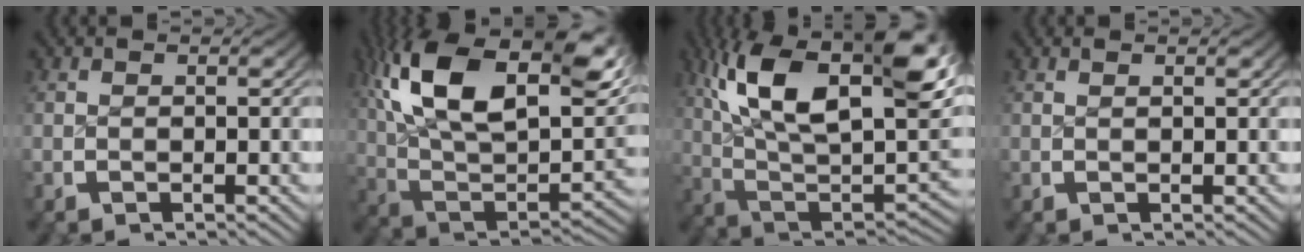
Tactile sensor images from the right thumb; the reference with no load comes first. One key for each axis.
{"total": 21.0, "fx": 4.8, "fy": 13.0, "fz": 15.7, "tx": -0.301, "ty": -0.025, "tz": 0.079}
{"total": 20.1, "fx": 2.8, "fy": 12.0, "fz": 15.9, "tx": -0.286, "ty": -0.054, "tz": 0.068}
{"total": 0.5, "fx": 0.4, "fy": -0.2, "fz": 0.3, "tx": -0.007, "ty": -0.002, "tz": 0.011}